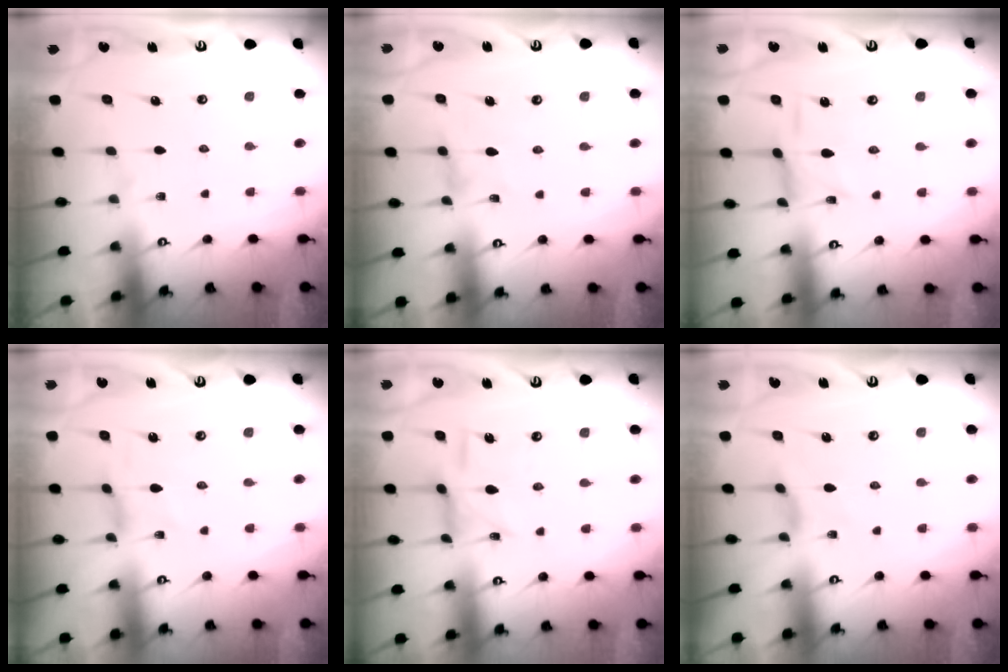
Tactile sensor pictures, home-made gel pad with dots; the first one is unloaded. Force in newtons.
{"total": 1.5, "press": 1.5, "slide": 0.3}
{"total": 2.6, "press": 2.5, "slide": 0.5}
{"total": 1.5, "press": 1.5, "slide": 0.3}
{"total": 6.4, "press": 6.4, "slide": 0.2}
{"total": 2.7, "press": 2.6, "slide": 0.6}